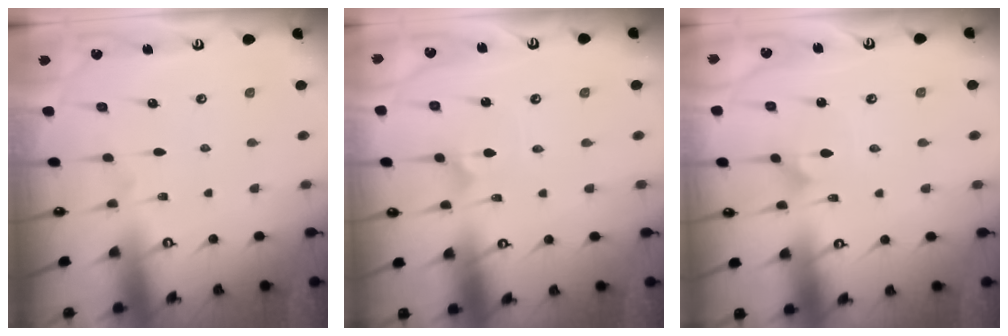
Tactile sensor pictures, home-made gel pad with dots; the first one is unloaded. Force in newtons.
{"total": 1.6, "press": 1.5, "slide": 0.2}
{"total": 1.8, "press": 1.8, "slide": 0.1}